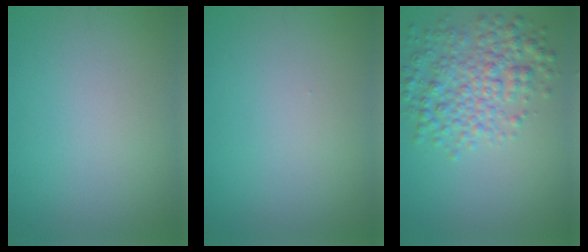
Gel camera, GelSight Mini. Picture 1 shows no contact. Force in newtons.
{"total": 0.0}
{"total": 5.5, "press": 5.5, "slide": 0.1}